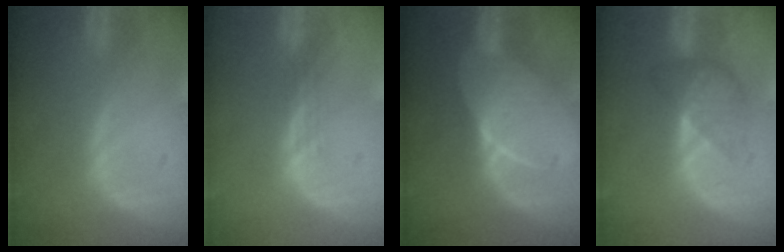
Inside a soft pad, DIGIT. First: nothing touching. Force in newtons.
{"total": 1.1, "press": 0.9, "slide": 0.7}
{"total": 7.3, "press": 6.7, "slide": 2.9}
{"total": 4.3, "press": 4.3, "slide": 0.2}